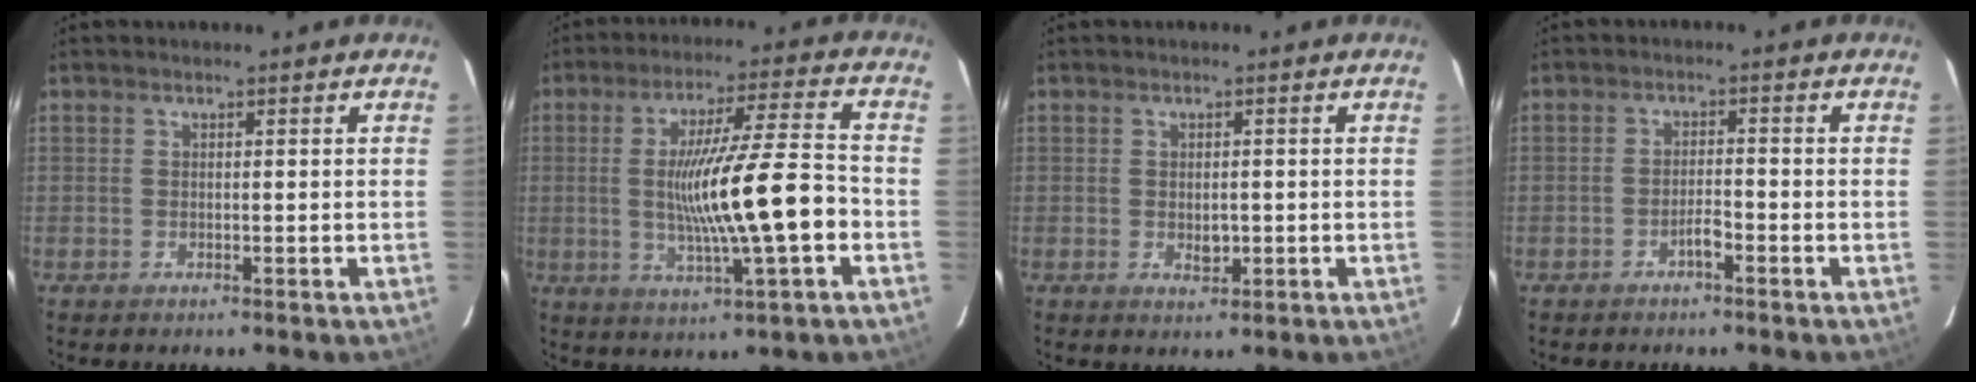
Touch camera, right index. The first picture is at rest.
{"total": 14.4, "force": [-2.2, 0.1, 14.3], "torque": [-0.250, 0.001, -0.036]}
{"total": 2.1, "force": [-0.3, 1.1, 1.7], "torque": [-0.030, -0.002, 0.000]}
{"total": 2.1, "force": [-1.4, 0.3, 1.6], "torque": [-0.025, 0.003, -0.025]}